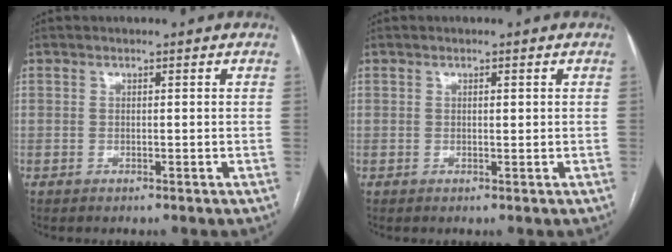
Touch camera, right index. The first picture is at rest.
{"total": 0.7, "force": [0.2, 0.2, 0.6], "torque": [-0.010, 0.000, 0.004]}